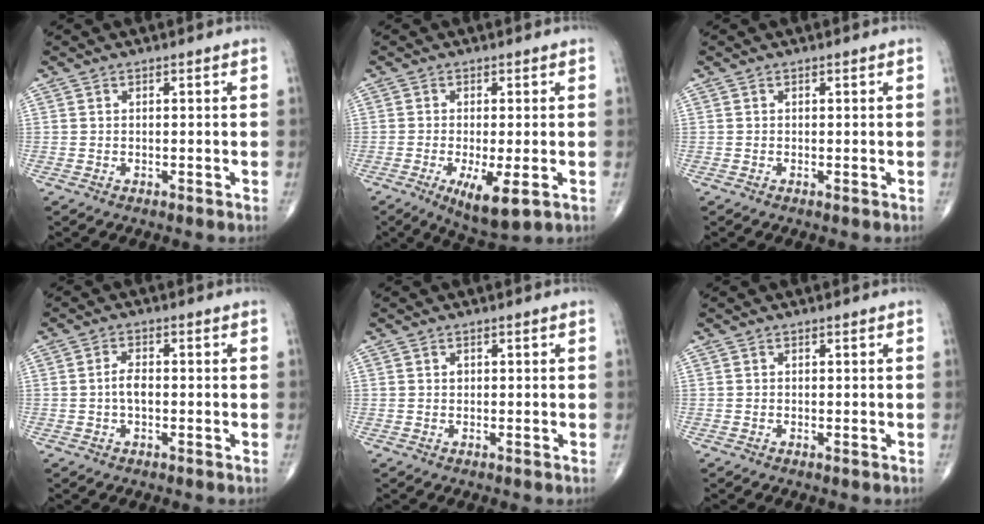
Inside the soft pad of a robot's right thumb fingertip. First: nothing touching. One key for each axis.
{"total": 7.7, "fx": -2.6, "fy": 2.1, "fz": 6.9, "tx": -0.121, "ty": -0.021, "tz": -0.039}
{"total": 0.0}
{"total": 3.1, "fx": -0.3, "fy": 1.6, "fz": 2.6, "tx": -0.049, "ty": 0.009, "tz": -0.010}
{"total": 0.7, "fx": 0.2, "fy": 0.6, "fz": 0.4, "tx": -0.001, "ty": 0.001, "tz": 0.003}
{"total": 0.0}